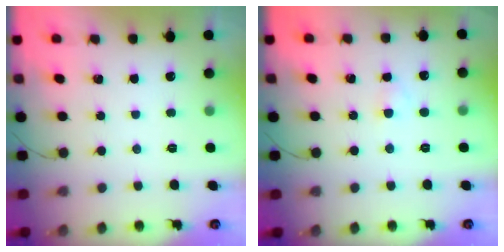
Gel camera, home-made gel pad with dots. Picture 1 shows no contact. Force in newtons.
{"total": 1.8, "press": 1.5, "slide": 0.9}